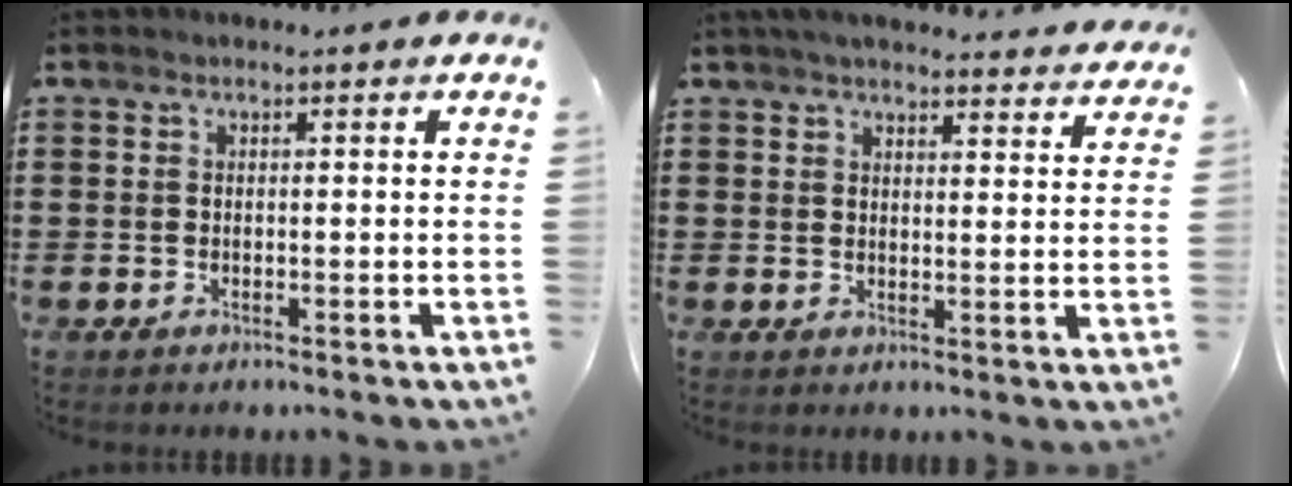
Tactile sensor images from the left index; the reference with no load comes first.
{"total": 4.1, "force": [3.9, 0.2, 1.2], "torque": [-0.037, -0.015, 0.071]}